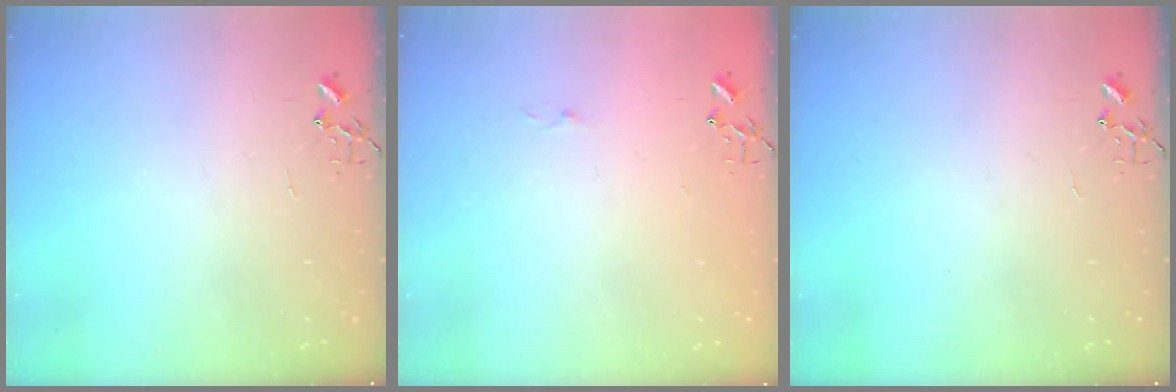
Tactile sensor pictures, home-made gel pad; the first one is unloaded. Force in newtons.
{"total": 2.6, "press": 2.6, "slide": 0.4}
{"total": 0.0}